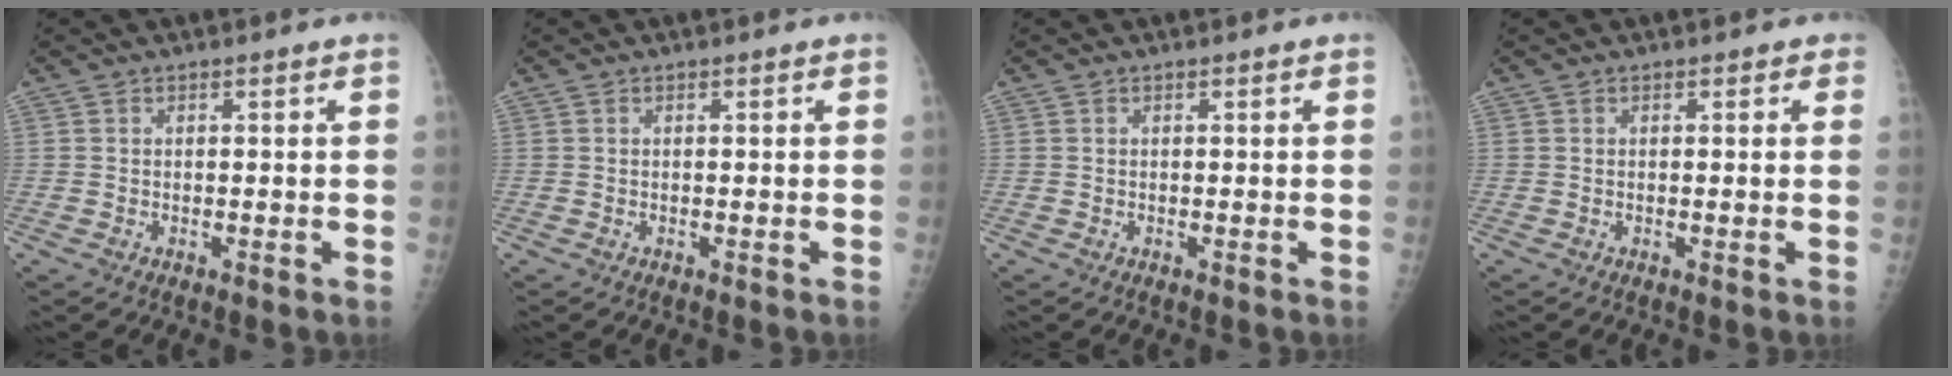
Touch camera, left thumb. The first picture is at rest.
{"total": 0.0}
{"total": 0.0}
{"total": 1.1, "force": [0.5, 0.8, 0.7], "torque": [0.006, 0.002, -0.001]}